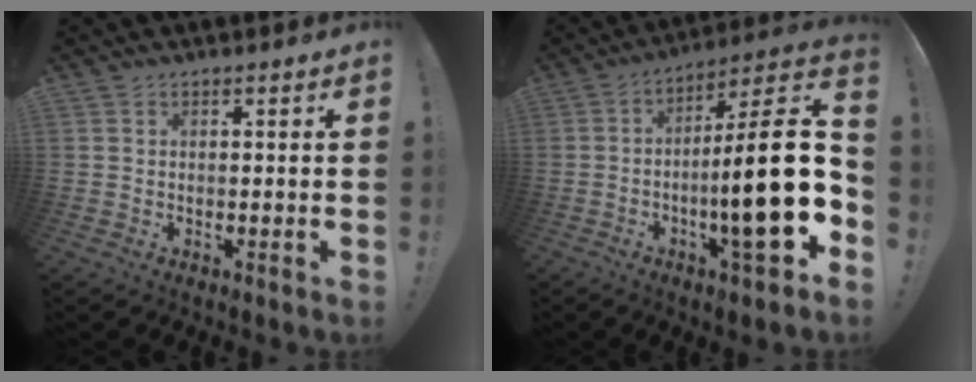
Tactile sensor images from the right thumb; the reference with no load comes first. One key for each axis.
{"total": 20.9, "fx": -3.0, "fy": 2.9, "fz": 20.5, "tx": -0.324, "ty": 0.005, "tz": -0.050}